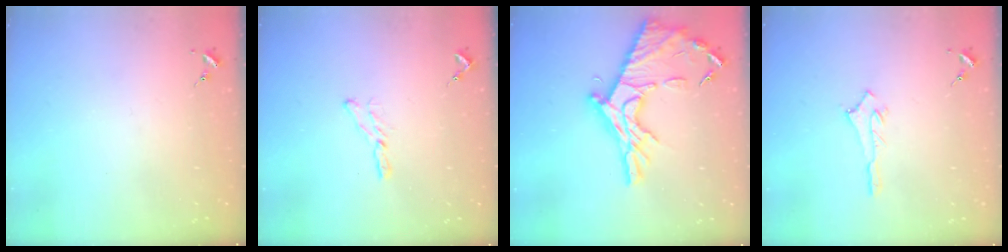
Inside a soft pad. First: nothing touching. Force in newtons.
{"total": 6.3, "press": 6.3, "slide": 0.2}
{"total": 20.1, "press": 20.1, "slide": 1.5}
{"total": 2.6, "press": 2.6, "slide": 0.4}